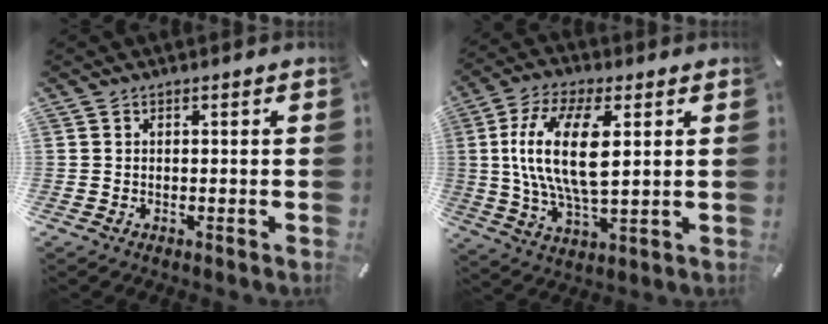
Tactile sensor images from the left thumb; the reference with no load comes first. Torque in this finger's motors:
{"motor_torque": [0.54, 1.27, 2.53, -0.23, 0.92]}